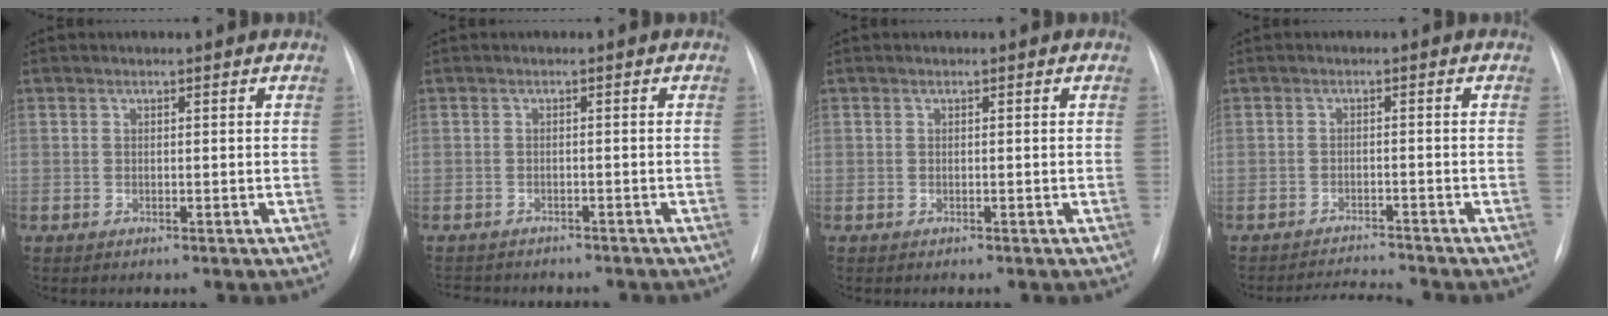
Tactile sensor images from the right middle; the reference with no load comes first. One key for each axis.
{"total": 7.1, "fx": -6.1, "fy": 2.6, "fz": 2.4, "tx": -0.039, "ty": 0.004, "tz": -0.075}
{"total": 0.0}
{"total": 3.9, "fx": -3.7, "fy": -1.3, "fz": -0.4, "tx": 0.000, "ty": -0.011, "tz": -0.060}